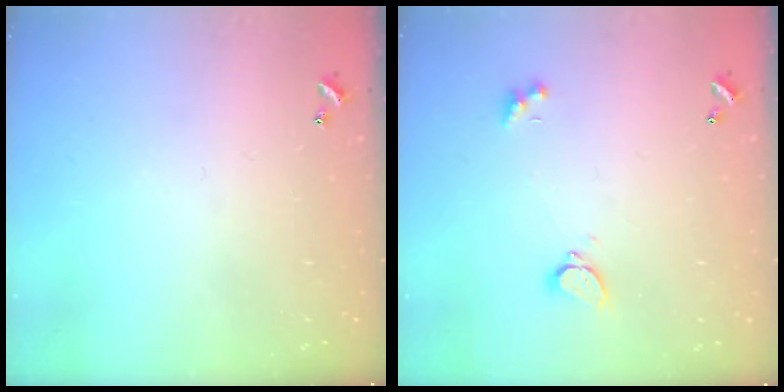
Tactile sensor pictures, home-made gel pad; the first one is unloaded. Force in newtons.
{"total": 2.1, "press": 1.9, "slide": 0.9}